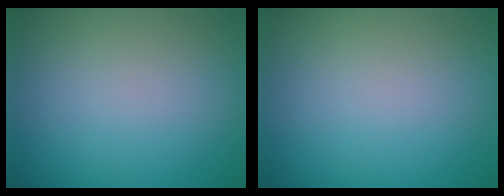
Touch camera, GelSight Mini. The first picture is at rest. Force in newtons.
{"total": 0.0}